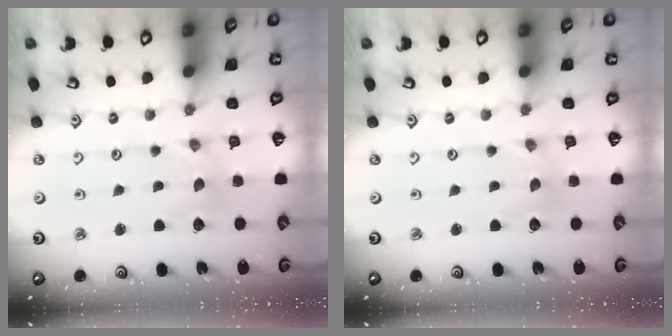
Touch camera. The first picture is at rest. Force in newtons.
{"total": 0.0}